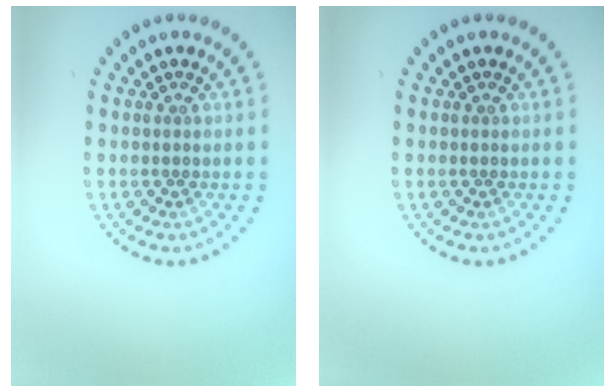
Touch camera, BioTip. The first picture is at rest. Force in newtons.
{"total": 0.0}